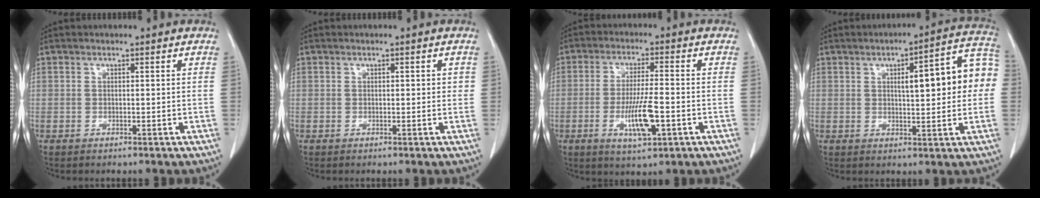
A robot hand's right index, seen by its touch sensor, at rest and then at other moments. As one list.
[{"total": 1.2, "force": [0.2, 0.7, 1.0], "torque": [-0.011, 0.005, 0.002]}, {"total": 7.9, "force": [-2.5, 1.2, 7.4], "torque": [-0.138, -0.010, -0.041]}, {"total": 12.5, "force": [1.6, 2.8, 12.1], "torque": [-0.156, 0.039, 0.019]}]